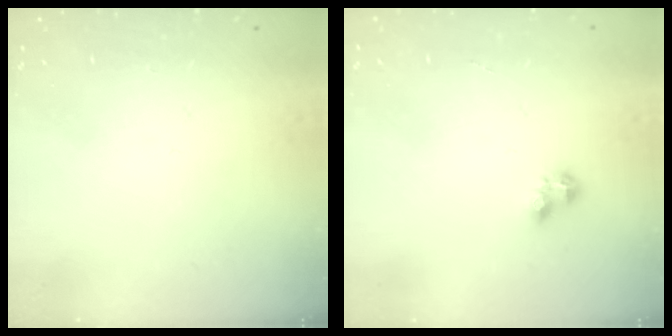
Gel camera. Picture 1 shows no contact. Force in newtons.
{"total": 2.6, "press": 2.5, "slide": 0.5}